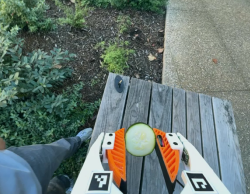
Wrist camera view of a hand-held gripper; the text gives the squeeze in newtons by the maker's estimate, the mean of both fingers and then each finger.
{"total": 6.5, "left": 6.3, "right": 6.7}